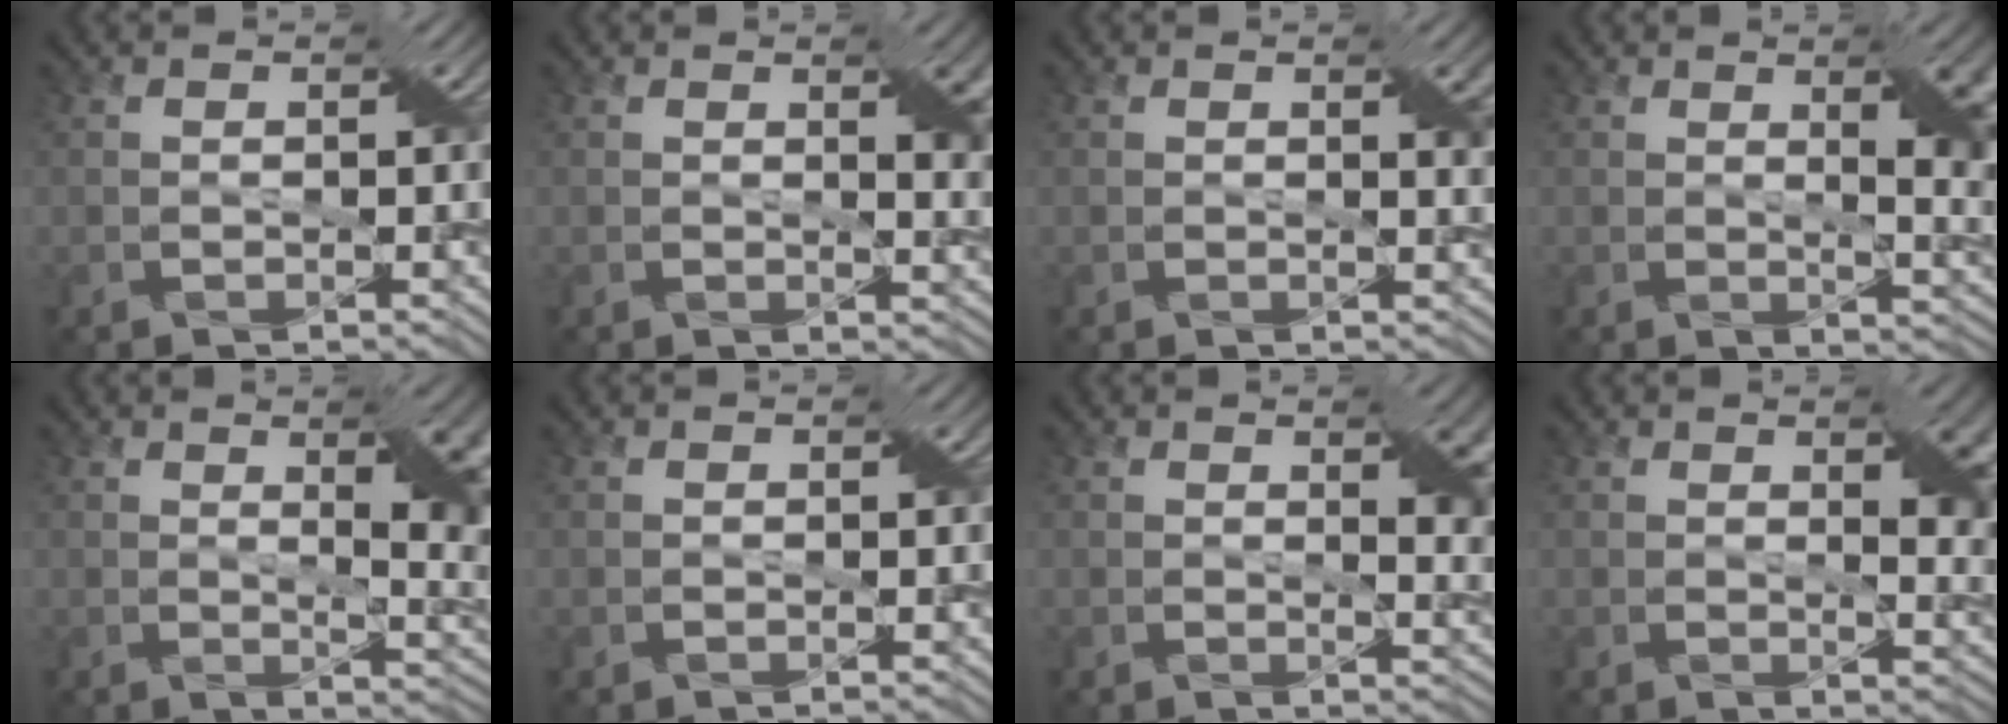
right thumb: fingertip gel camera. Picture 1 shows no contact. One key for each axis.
{"total": 4.2, "fx": 1.5, "fy": 1.4, "fz": 3.6, "tx": -0.055, "ty": -0.003, "tz": 0.029}
{"total": 2.1, "fx": 1.0, "fy": 0.5, "fz": 1.8, "tx": -0.028, "ty": -0.002, "tz": 0.018}
{"total": 7.9, "fx": 1.9, "fy": 3.0, "fz": 7.0, "tx": -0.091, "ty": -0.002, "tz": 0.034}
{"total": 8.9, "fx": 2.1, "fy": 3.4, "fz": 8.0, "tx": -0.106, "ty": -0.003, "tz": 0.037}
{"total": 0.0}
{"total": 6.0, "fx": 2.0, "fy": 2.4, "fz": 5.2, "tx": -0.075, "ty": -0.008, "tz": 0.038}
{"total": 7.4, "fx": 2.3, "fy": 3.2, "fz": 6.3, "tx": -0.085, "ty": -0.009, "tz": 0.046}